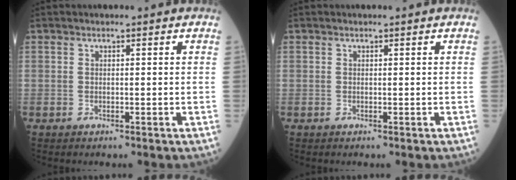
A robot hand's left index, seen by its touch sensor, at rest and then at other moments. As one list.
[{"total": 0.0}]